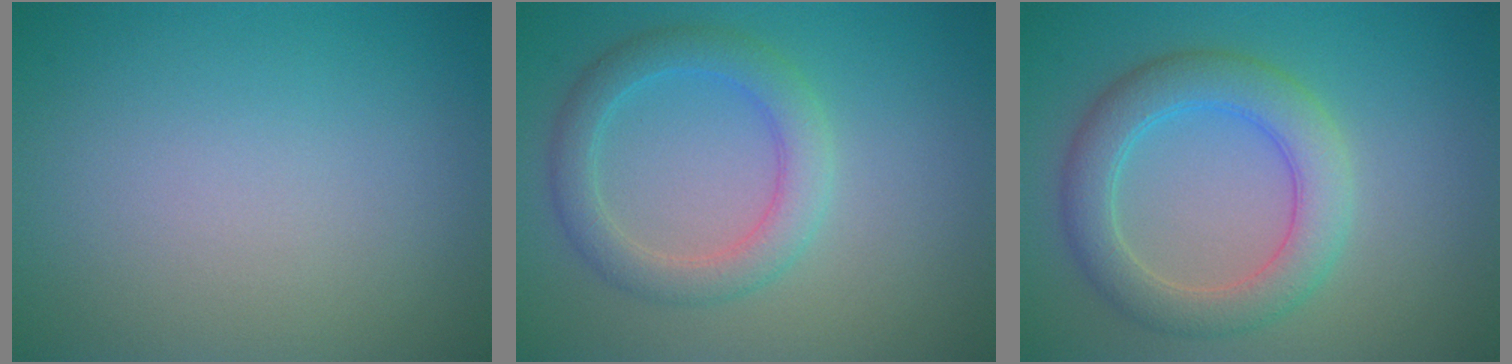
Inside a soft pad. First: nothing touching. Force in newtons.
{"total": 3.6, "press": 3.6, "slide": 0.1}
{"total": 4.9, "press": 4.9, "slide": 0.3}